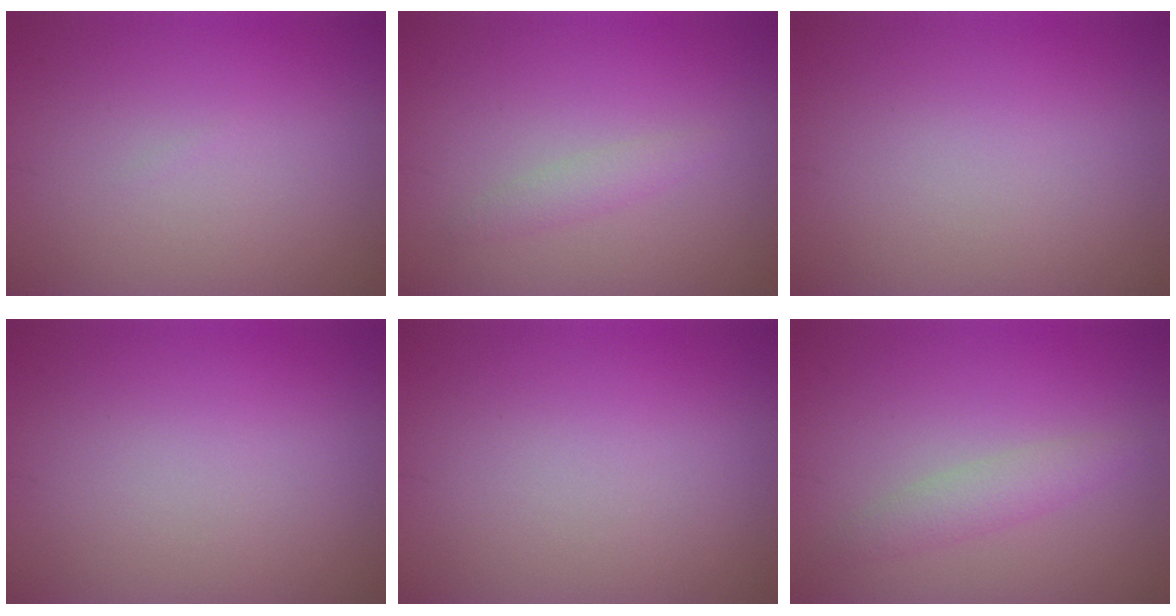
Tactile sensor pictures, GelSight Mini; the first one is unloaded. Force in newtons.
{"total": 1.3, "press": 1.3, "slide": 0.0}
{"total": 0.0}
{"total": 0.0}
{"total": 0.0}
{"total": 2.1, "press": 2.1, "slide": 0.1}